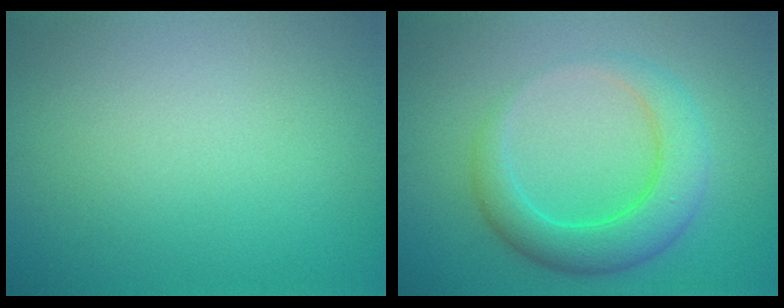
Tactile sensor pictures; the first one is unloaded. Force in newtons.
{"total": 5.2, "press": 5.2, "slide": 0.3}